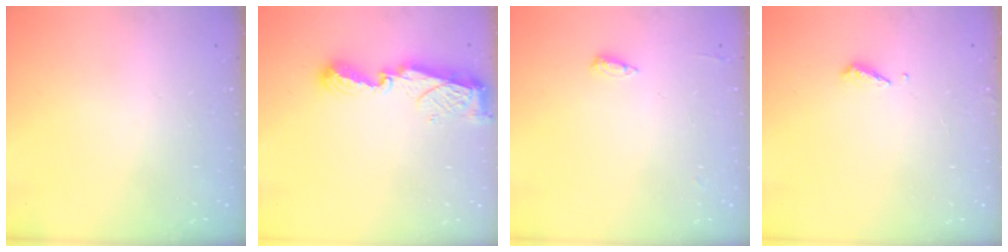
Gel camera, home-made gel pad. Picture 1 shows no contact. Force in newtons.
{"total": 8.1, "press": 8.1, "slide": 0.9}
{"total": 4.5, "press": 4.4, "slide": 1.0}
{"total": 4.0, "press": 3.9, "slide": 0.3}